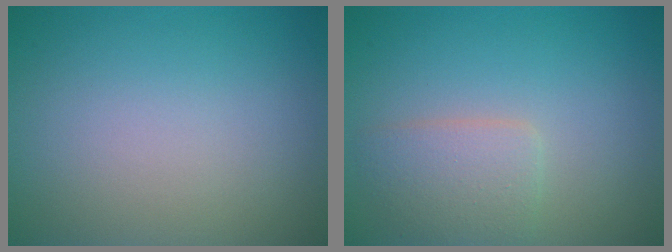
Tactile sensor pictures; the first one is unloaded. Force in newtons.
{"total": 2.8, "press": 2.8, "slide": 0.0}